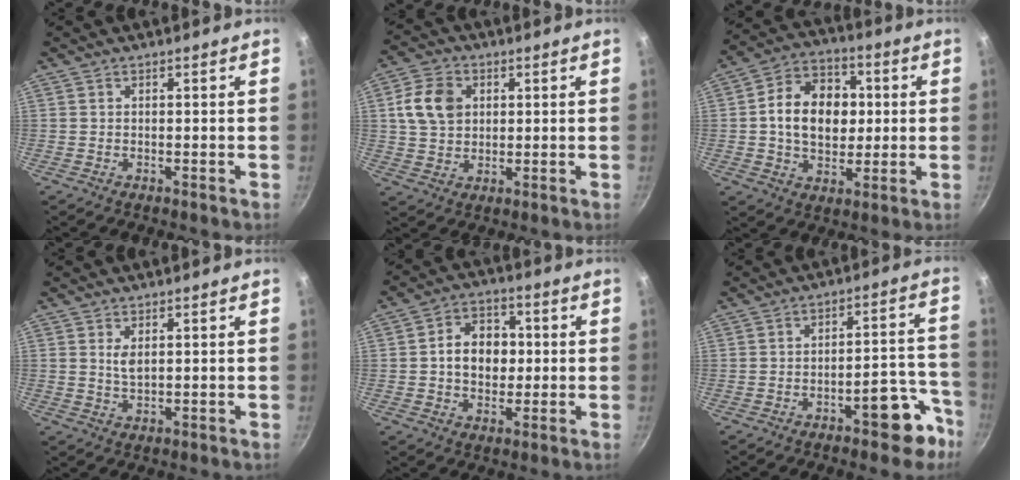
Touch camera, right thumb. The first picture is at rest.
{"total": 9.0, "force": [2.1, 6.9, 5.4], "torque": [-0.084, 0.006, 0.035]}
{"total": 14.8, "force": [1.2, 11.0, 9.9], "torque": [-0.122, 0.017, 0.010]}
{"total": 2.6, "force": [0.9, 1.3, 2.1], "torque": [-0.037, -0.007, 0.018]}
{"total": 9.9, "force": [0.4, 7.5, 6.4], "torque": [-0.071, 0.013, -0.001]}
{"total": 9.7, "force": [-5.8, 3.8, 6.7], "torque": [-0.048, 0.065, -0.068]}